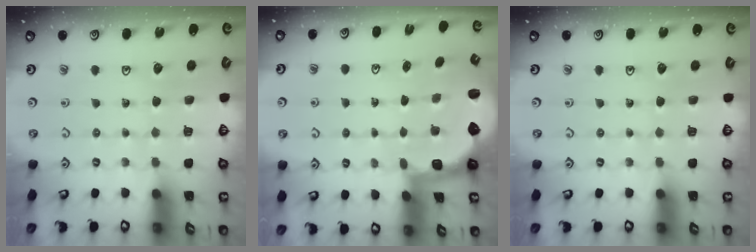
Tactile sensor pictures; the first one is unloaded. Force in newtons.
{"total": 2.6, "press": 2.0, "slide": 1.7}
{"total": 0.0}